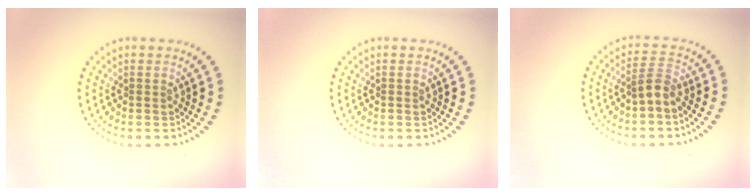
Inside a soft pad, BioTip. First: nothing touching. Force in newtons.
{"total": 0.0}
{"total": 1.9, "press": 1.6, "slide": 1.1}